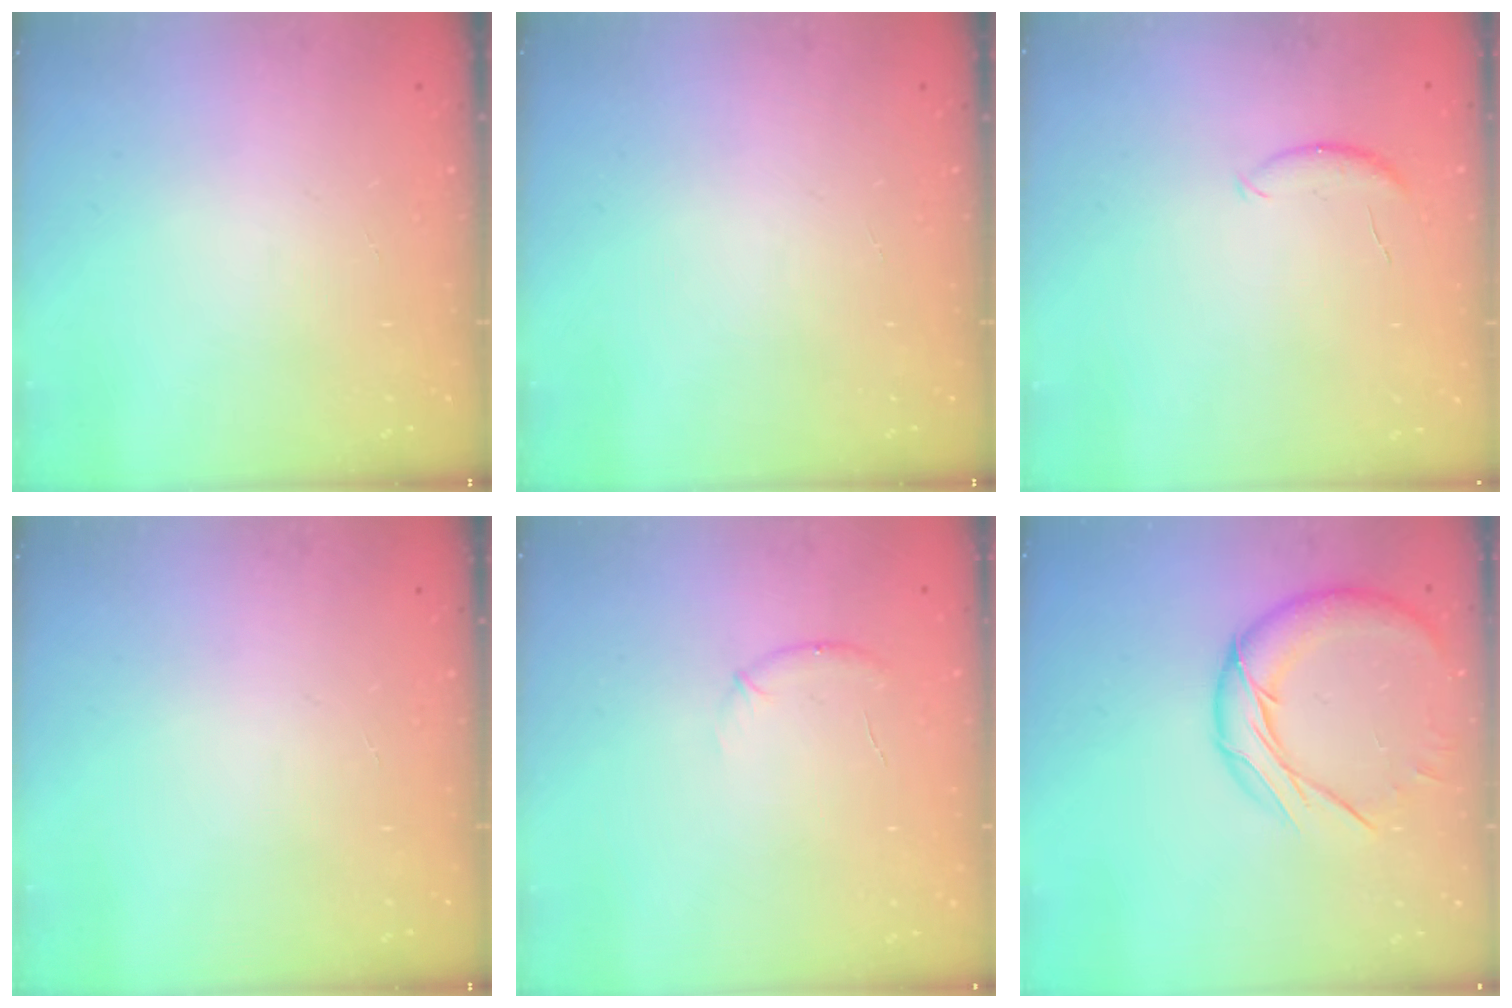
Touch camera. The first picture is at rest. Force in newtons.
{"total": 0.0}
{"total": 5.5, "press": 5.5, "slide": 0.5}
{"total": 0.0}
{"total": 5.8, "press": 5.4, "slide": 2.2}
{"total": 13.3, "press": 13.2, "slide": 1.0}